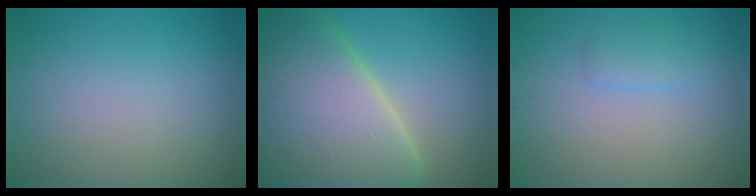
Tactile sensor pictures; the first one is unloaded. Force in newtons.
{"total": 14.2, "press": 14.2, "slide": 0.8}
{"total": 1.6, "press": 1.6, "slide": 0.2}